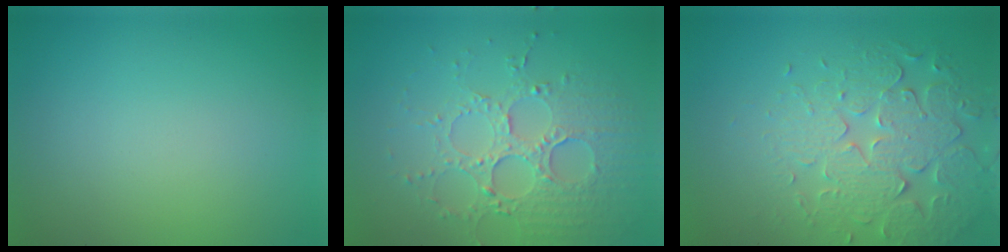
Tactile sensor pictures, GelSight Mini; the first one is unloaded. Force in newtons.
{"total": 4.1, "press": 3.9, "slide": 1.3}
{"total": 5.2, "press": 4.4, "slide": 2.7}